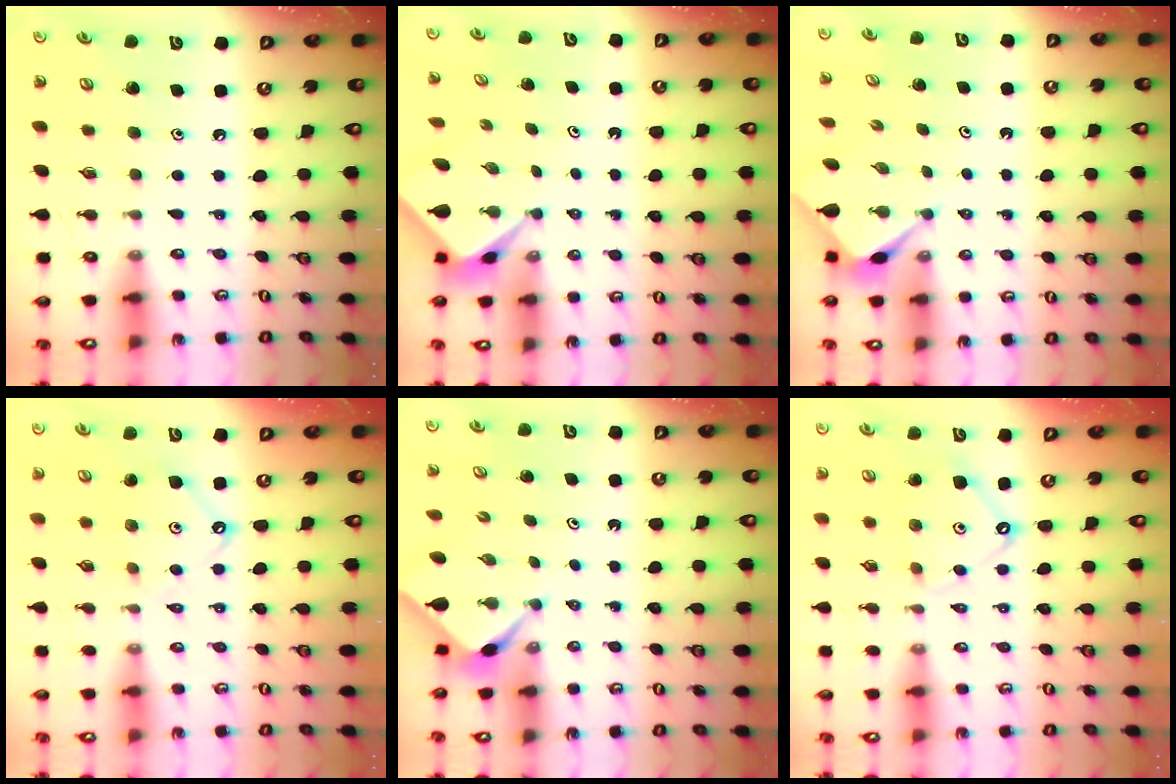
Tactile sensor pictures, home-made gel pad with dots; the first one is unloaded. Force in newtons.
{"total": 1.7, "press": 1.7, "slide": 0.2}
{"total": 2.8, "press": 2.8, "slide": 0.2}
{"total": 6.7, "press": 6.6, "slide": 0.8}
{"total": 2.3, "press": 2.3, "slide": 0.1}
{"total": 8.9, "press": 8.9, "slide": 0.8}